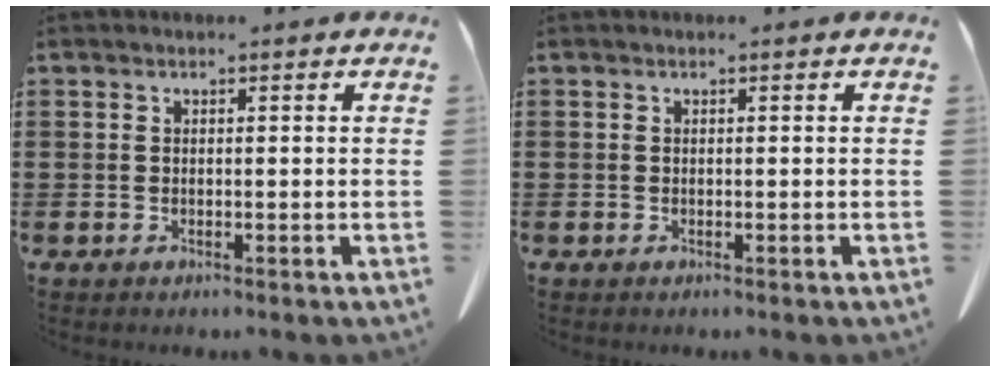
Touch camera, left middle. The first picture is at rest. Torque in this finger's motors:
{"motor_torque": [-1.02, 1.11, -0.60, -0.11]}